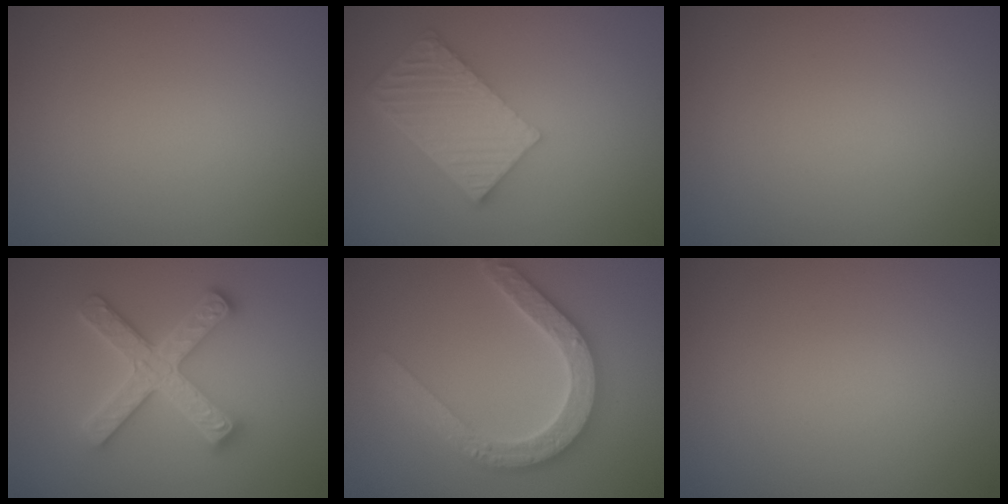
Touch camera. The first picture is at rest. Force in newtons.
{"total": 6.5, "press": 4.6, "slide": 4.6}
{"total": 0.0}
{"total": 4.7, "press": 4.6, "slide": 0.7}
{"total": 5.3, "press": 5.2, "slide": 0.9}
{"total": 0.0}